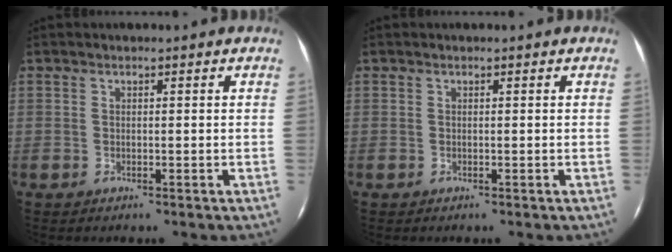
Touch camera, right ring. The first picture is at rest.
{"total": 0.0}